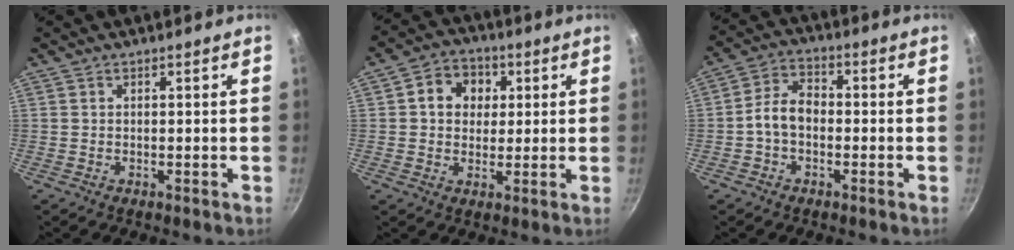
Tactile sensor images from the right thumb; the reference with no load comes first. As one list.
[{"total": 8.3, "force": [2.1, 6.9, 4.1], "torque": [-0.036, 0.003, 0.022]}, {"total": 6.4, "force": [-1.2, 4.3, 4.5], "torque": [-0.069, 0.029, -0.034]}]